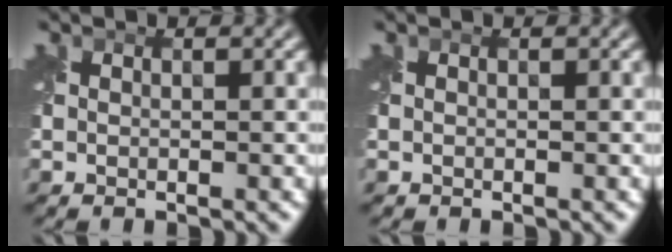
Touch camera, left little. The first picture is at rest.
{"total": 0.0}